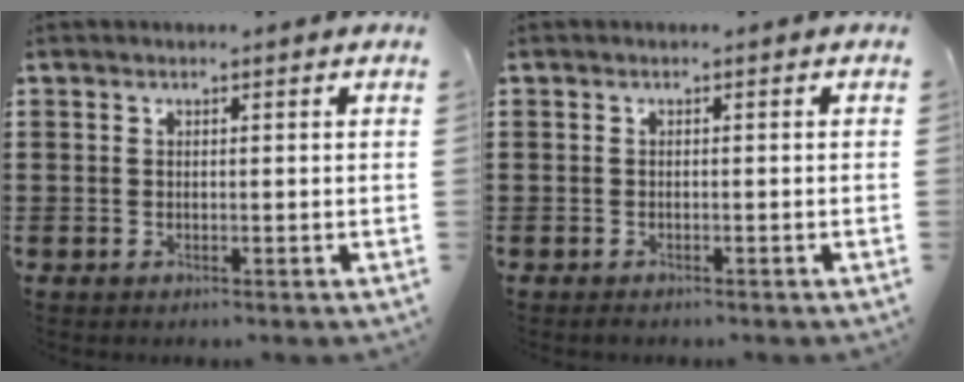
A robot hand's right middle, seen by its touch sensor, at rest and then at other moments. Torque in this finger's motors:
{"motor_torque": [-0.23, 0.32, -0.02, 0.01]}